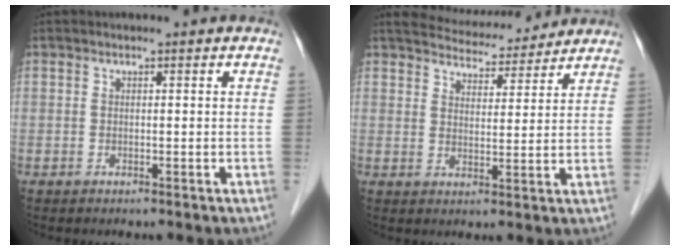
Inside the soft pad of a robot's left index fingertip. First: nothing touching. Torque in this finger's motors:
{"motor_torque": [0.70, -1.06, 0.04, 0.01]}